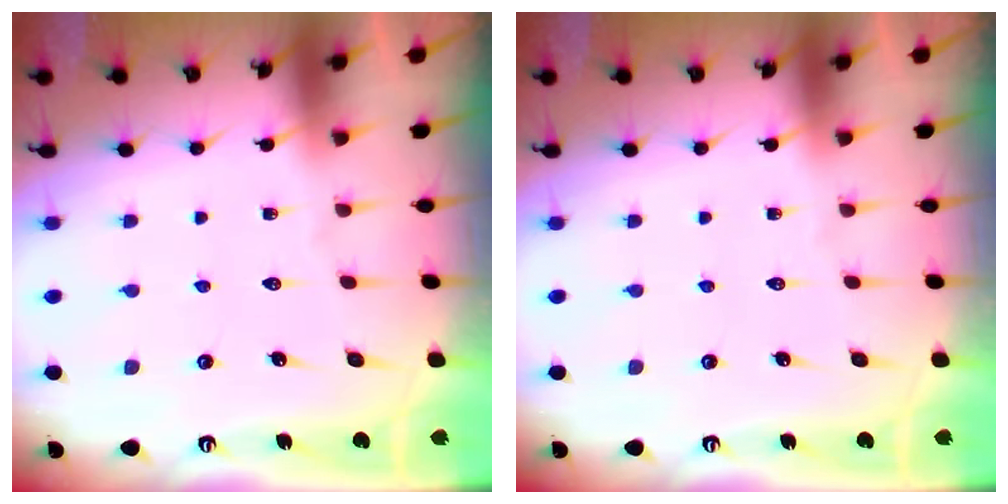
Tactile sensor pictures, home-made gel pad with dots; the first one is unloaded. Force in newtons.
{"total": 0.0}